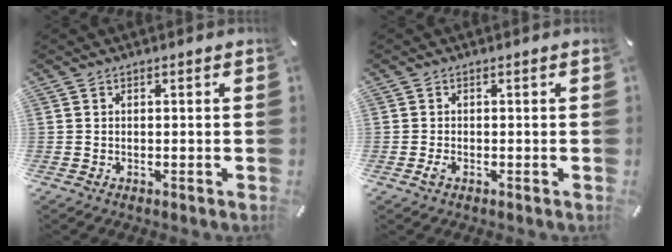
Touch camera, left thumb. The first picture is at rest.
{"total": 1.1, "force": [-0.5, 0.8, 0.7], "torque": [-0.011, 0.000, -0.009]}